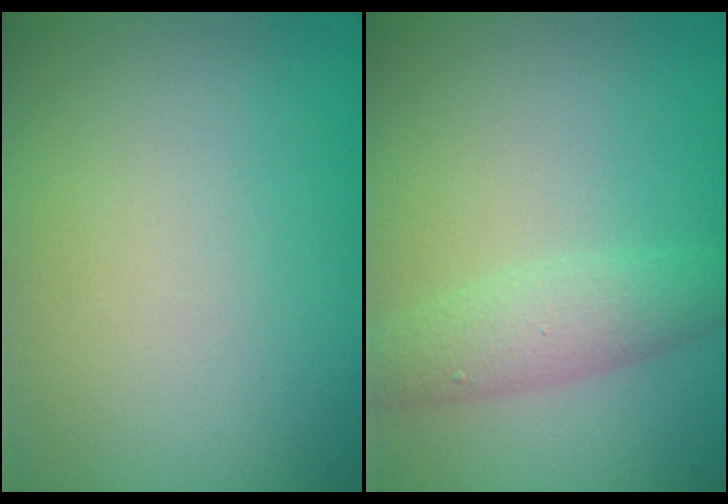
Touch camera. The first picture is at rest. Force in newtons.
{"total": 2.8, "press": 2.8, "slide": 0.0}